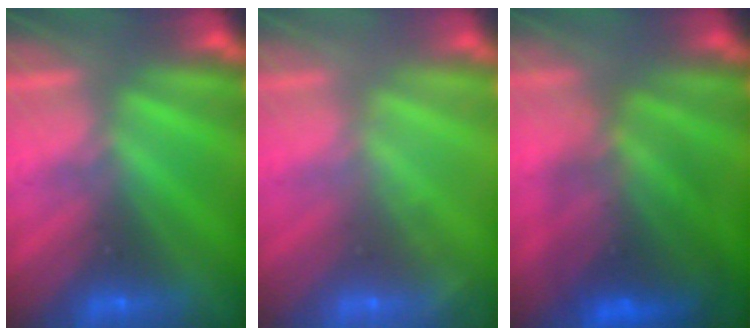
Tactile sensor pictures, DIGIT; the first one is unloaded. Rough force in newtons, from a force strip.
{"total": 1.9}
{"total": 7.2}